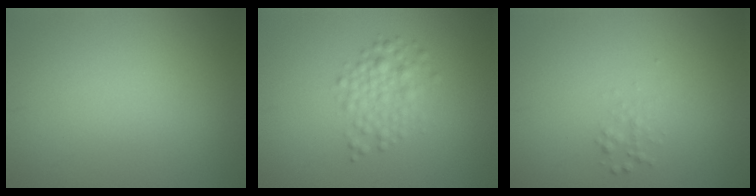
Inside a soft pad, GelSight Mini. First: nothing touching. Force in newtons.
{"total": 2.6, "press": 2.5, "slide": 0.0}
{"total": 0.9, "press": 0.9, "slide": 0.1}